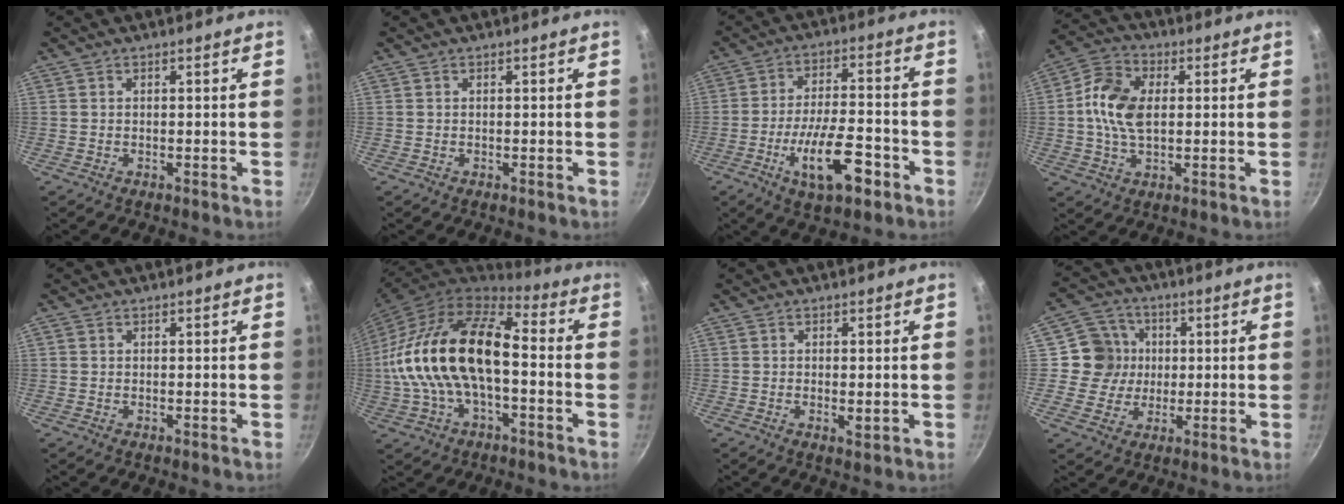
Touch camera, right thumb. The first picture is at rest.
{"total": 0.0}
{"total": 13.7, "force": [-5.9, 5.2, 11.2], "torque": [-0.180, 0.030, -0.097]}
{"total": 10.6, "force": [0.9, 6.7, 8.2], "torque": [-0.146, 0.013, 0.006]}
{"total": 0.0}
{"total": 22.5, "force": [-1.5, 11.7, 19.2], "torque": [-0.357, 0.041, -0.038]}
{"total": 1.7, "force": [-0.1, 0.8, 1.5], "torque": [-0.027, -0.005, -0.002]}
{"total": 8.9, "force": [0.8, 8.7, 2.0], "torque": [0.004, 0.013, 0.002]}